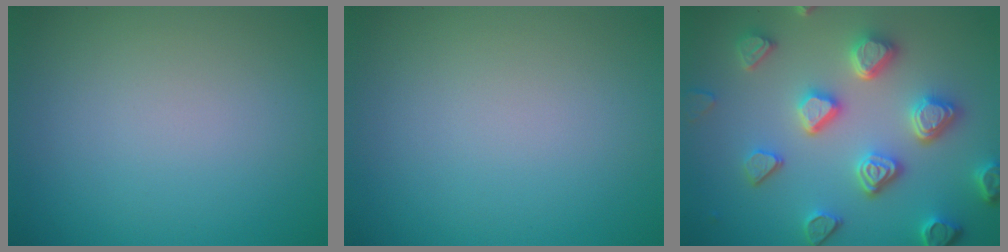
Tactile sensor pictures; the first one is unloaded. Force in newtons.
{"total": 0.0}
{"total": 5.9, "press": 5.3, "slide": 2.7}